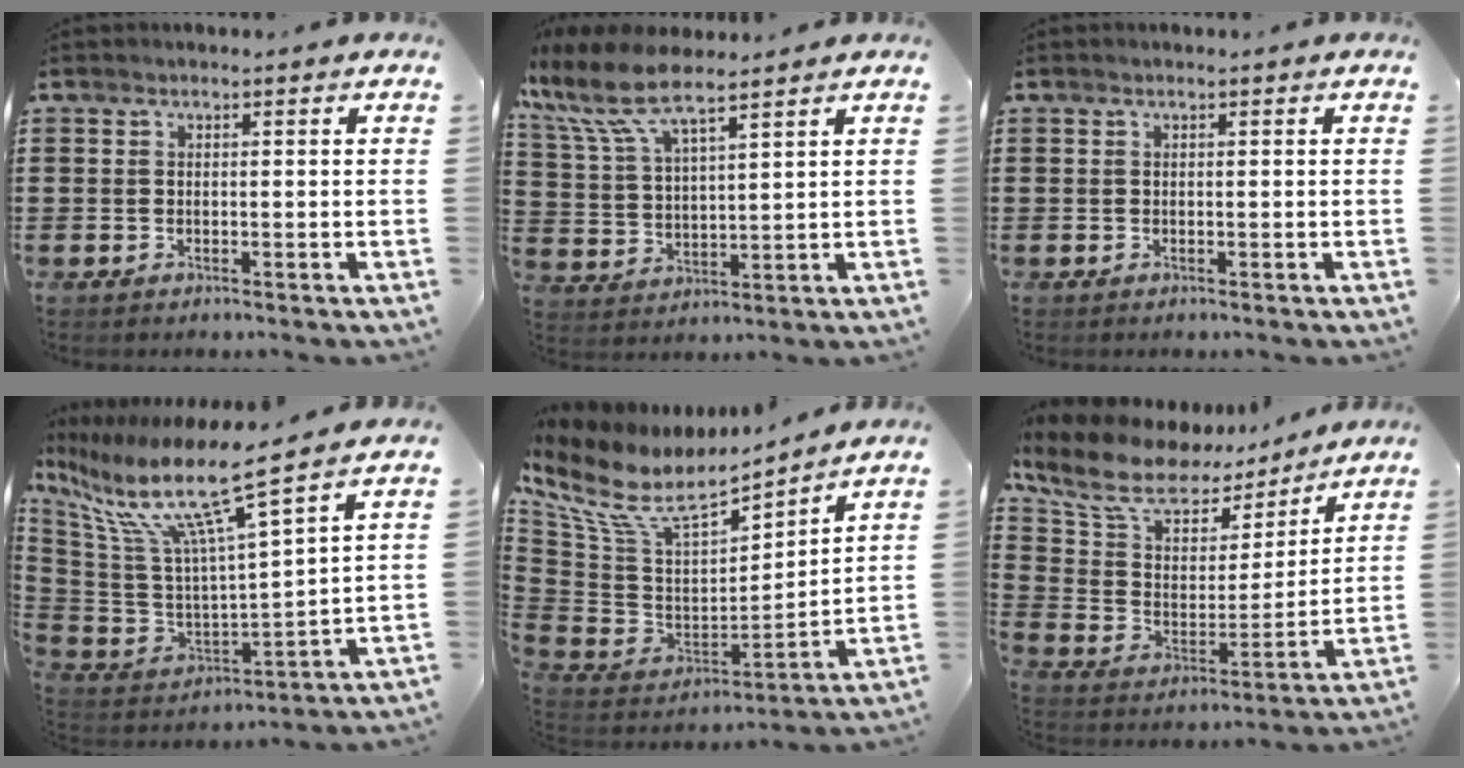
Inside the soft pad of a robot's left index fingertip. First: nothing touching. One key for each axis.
{"total": 9.0, "fx": 6.9, "fy": 2.4, "fz": 5.3, "tx": -0.135, "ty": -0.026, "tz": 0.121}
{"total": 0.0}
{"total": 12.8, "fx": 8.2, "fy": 1.5, "fz": 9.7, "tx": -0.218, "ty": -0.053, "tz": 0.131}
{"total": 9.8, "fx": 6.9, "fy": 3.6, "fz": 6.0, "tx": -0.146, "ty": -0.048, "tz": 0.120}
{"total": 11.0, "fx": 8.2, "fy": 5.4, "fz": 5.0, "tx": -0.130, "ty": -0.041, "tz": 0.146}